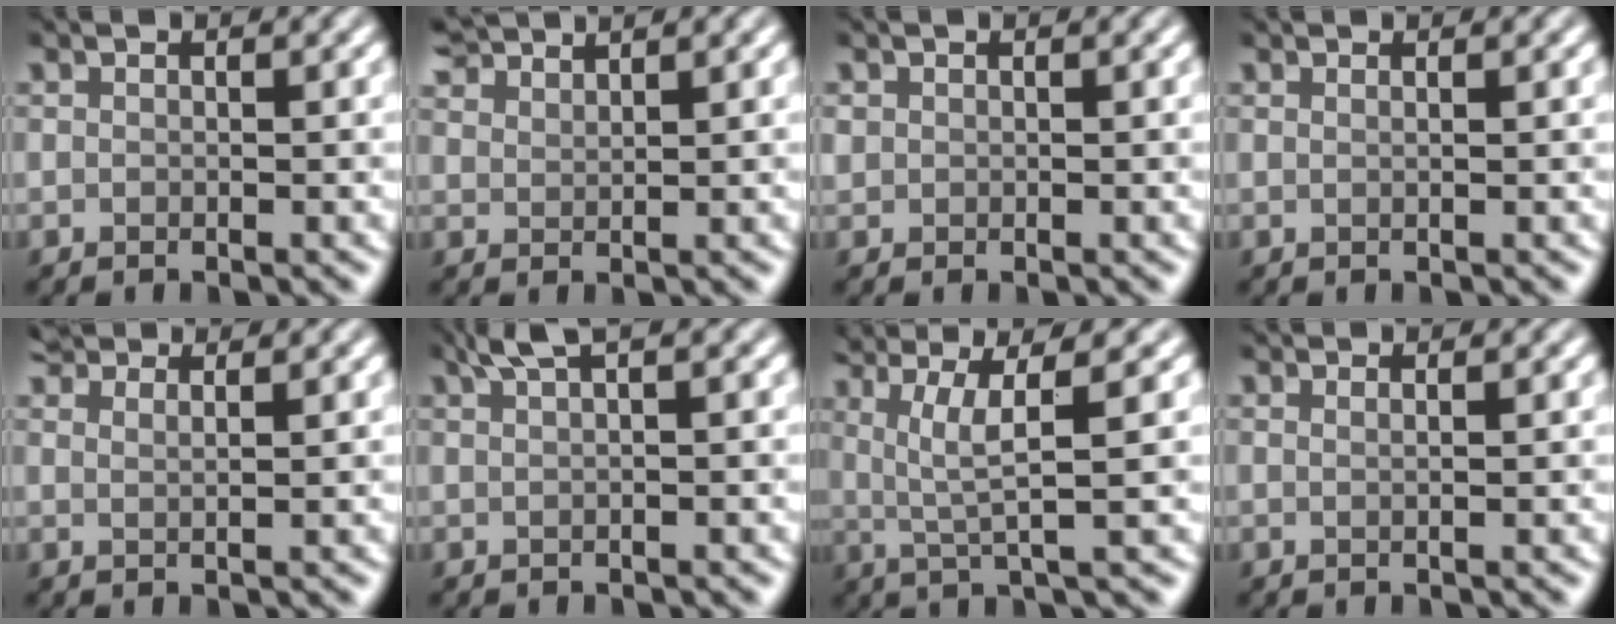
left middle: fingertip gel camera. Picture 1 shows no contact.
{"total": 2.8, "force": [2.8, 0.2, 0.6], "torque": [-0.009, 0.010, 0.055]}
{"total": 0.6, "force": [0.2, 0.5, 0.0], "torque": [0.003, -0.001, 0.004]}
{"total": 1.0, "force": [0.5, 0.5, 0.7], "torque": [-0.003, -0.004, -0.004]}
{"total": 3.6, "force": [2.9, 1.2, 1.7], "torque": [-0.014, 0.015, 0.019]}
{"total": 2.6, "force": [1.5, 0.6, 2.0], "torque": [-0.025, 0.010, 0.025]}
{"total": 5.1, "force": [1.6, 0.7, 4.9], "torque": [-0.093, 0.005, 0.032]}
{"total": 1.8, "force": [1.0, 0.8, 1.2], "torque": [0.000, -0.004, -0.009]}